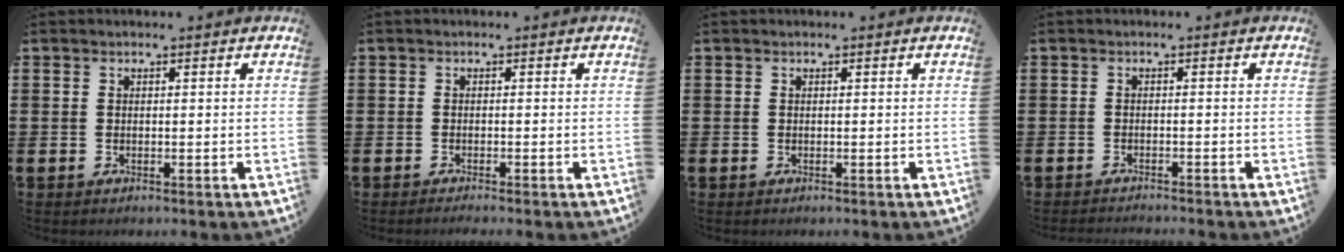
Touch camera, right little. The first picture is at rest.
{"total": 0.6, "force": [-0.5, -0.1, 0.3], "torque": [-0.004, -0.003, -0.010]}
{"total": 0.0}
{"total": 0.9, "force": [-0.9, -0.1, 0.0], "torque": [-0.001, 0.000, -0.018]}